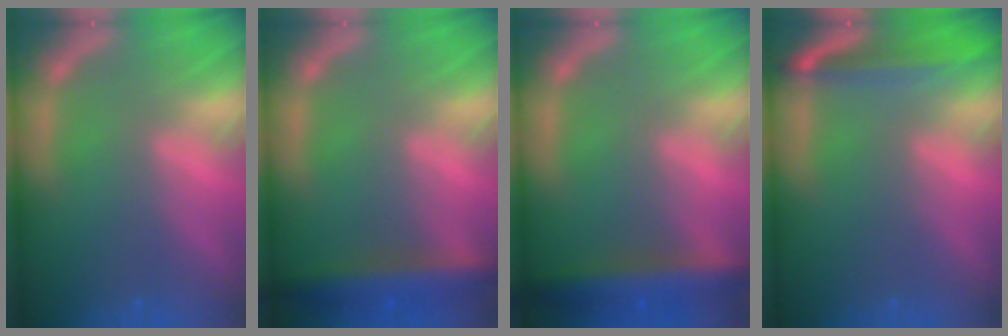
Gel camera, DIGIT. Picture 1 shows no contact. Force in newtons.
{"total": 5.5}
{"total": 6.0}
{"total": 5.0}